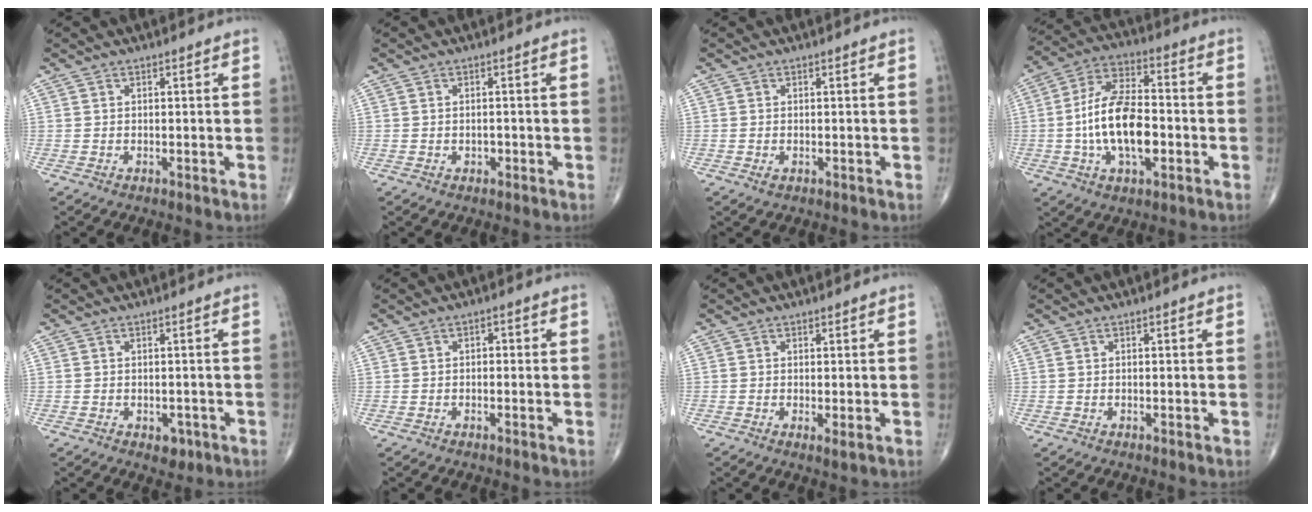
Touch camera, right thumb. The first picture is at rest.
{"total": 1.1, "force": [-0.4, 0.8, 0.7], "torque": [-0.009, 0.003, -0.005]}
{"total": 0.9, "force": [-0.3, 0.6, 0.6], "torque": [-0.013, -0.001, -0.004]}
{"total": 15.4, "force": [-2.4, 7.6, 13.2], "torque": [-0.242, 0.026, -0.046]}
{"total": 2.5, "force": [-1.1, 1.7, 1.4], "torque": [-0.007, 0.001, -0.009]}
{"total": 1.4, "force": [-0.1, 1.0, 1.0], "torque": [-0.004, 0.005, -0.007]}
{"total": 1.3, "force": [-0.2, 0.3, 1.3], "torque": [-0.027, -0.007, -0.006]}
{"total": 0.0}